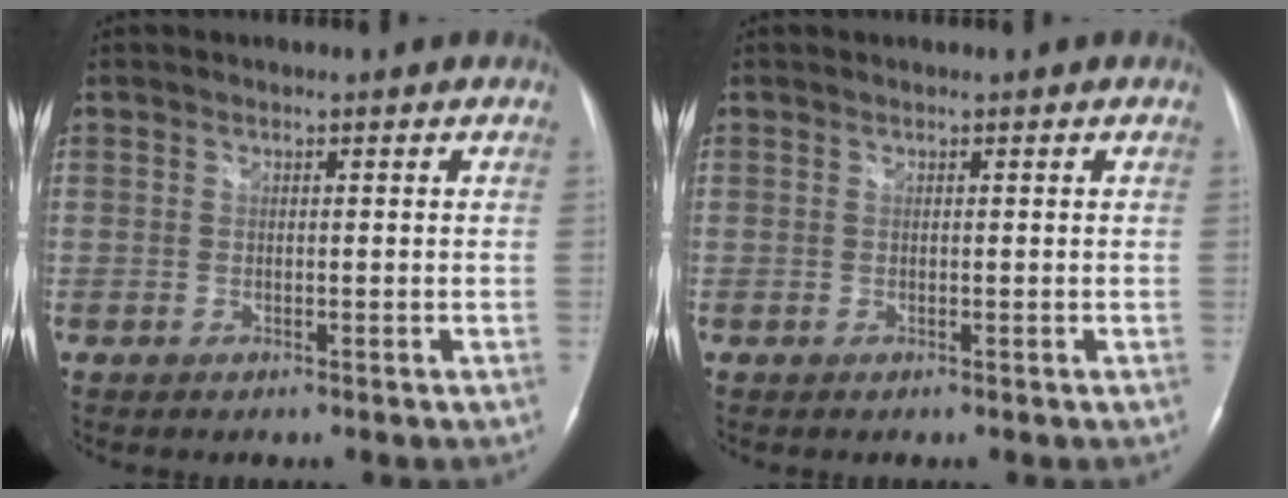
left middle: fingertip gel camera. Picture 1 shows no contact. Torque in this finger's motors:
{"motor_torque": [0.61, -0.54, 0.10, 0.02]}